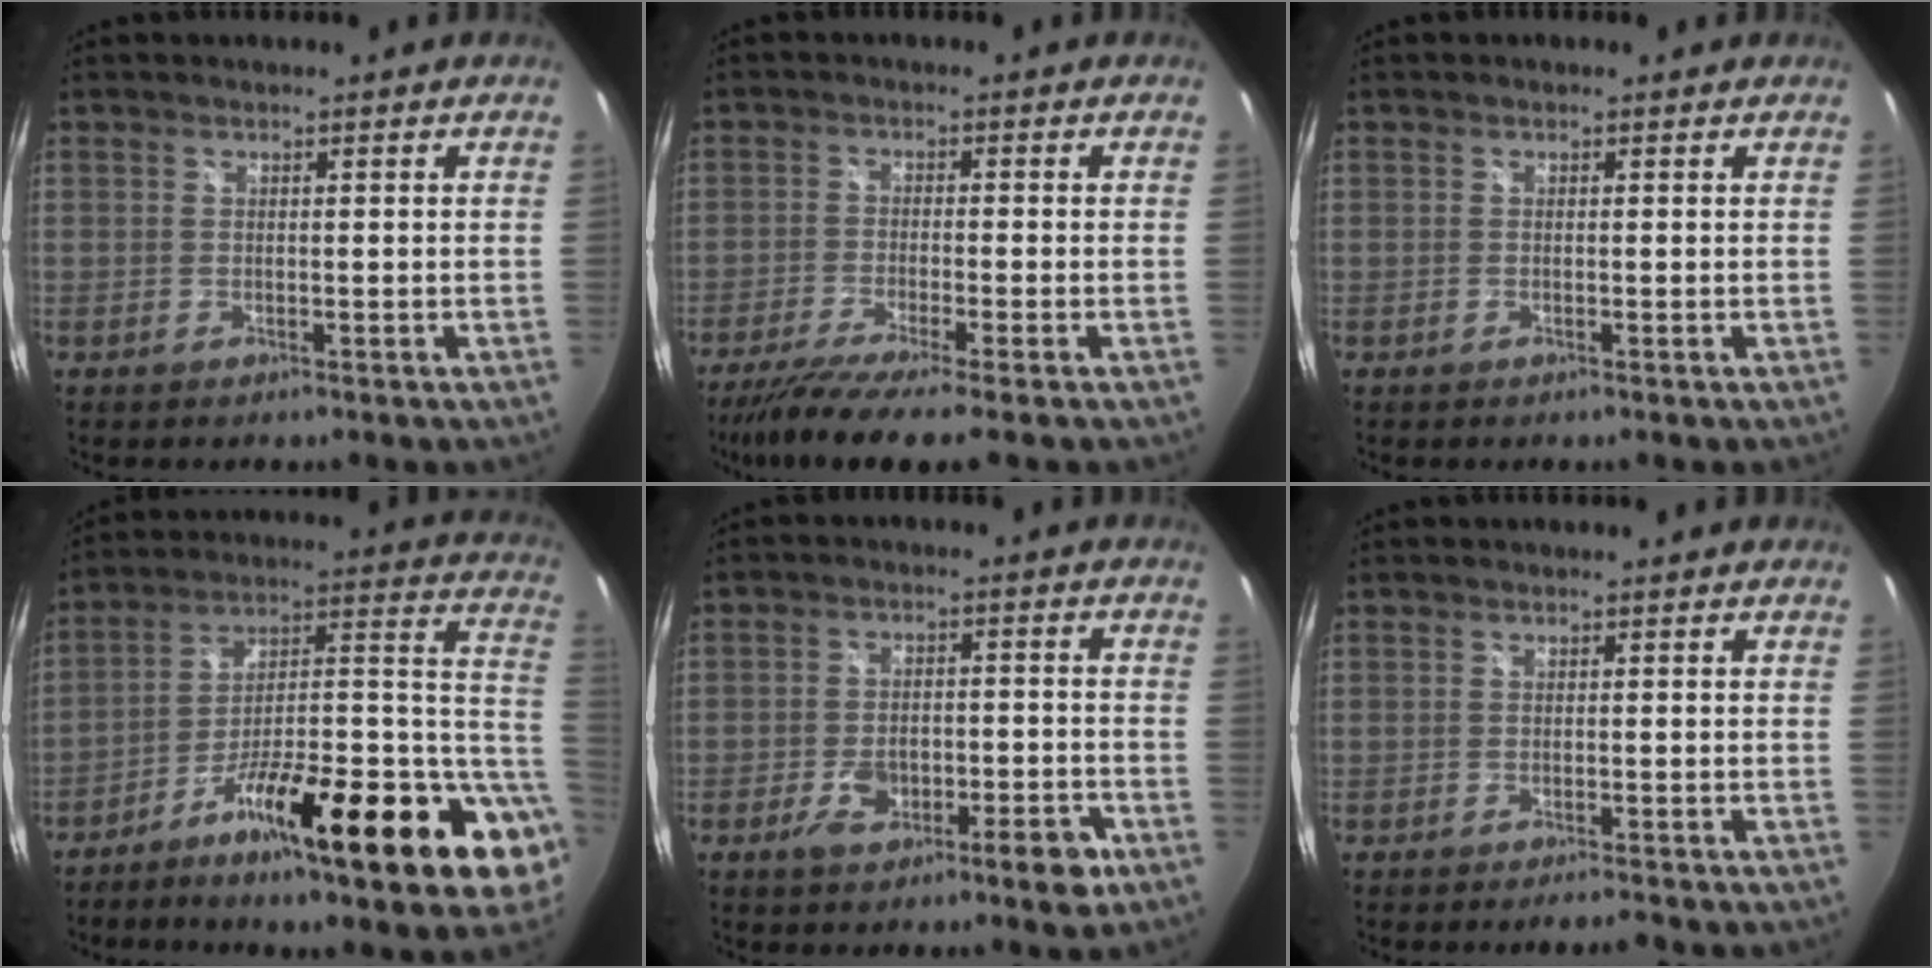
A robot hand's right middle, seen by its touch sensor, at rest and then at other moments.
{"total": 7.9, "force": [-6.4, -0.6, 4.6], "torque": [-0.108, -0.031, -0.112]}
{"total": 0.0}
{"total": 24.5, "force": [-7.3, 5.2, 22.8], "torque": [-0.282, 0.011, -0.114]}
{"total": 7.5, "force": [-3.4, 4.3, 5.1], "torque": [-0.090, 0.000, -0.047]}
{"total": 2.2, "force": [-2.0, 0.1, 1.0], "torque": [-0.020, -0.009, -0.032]}